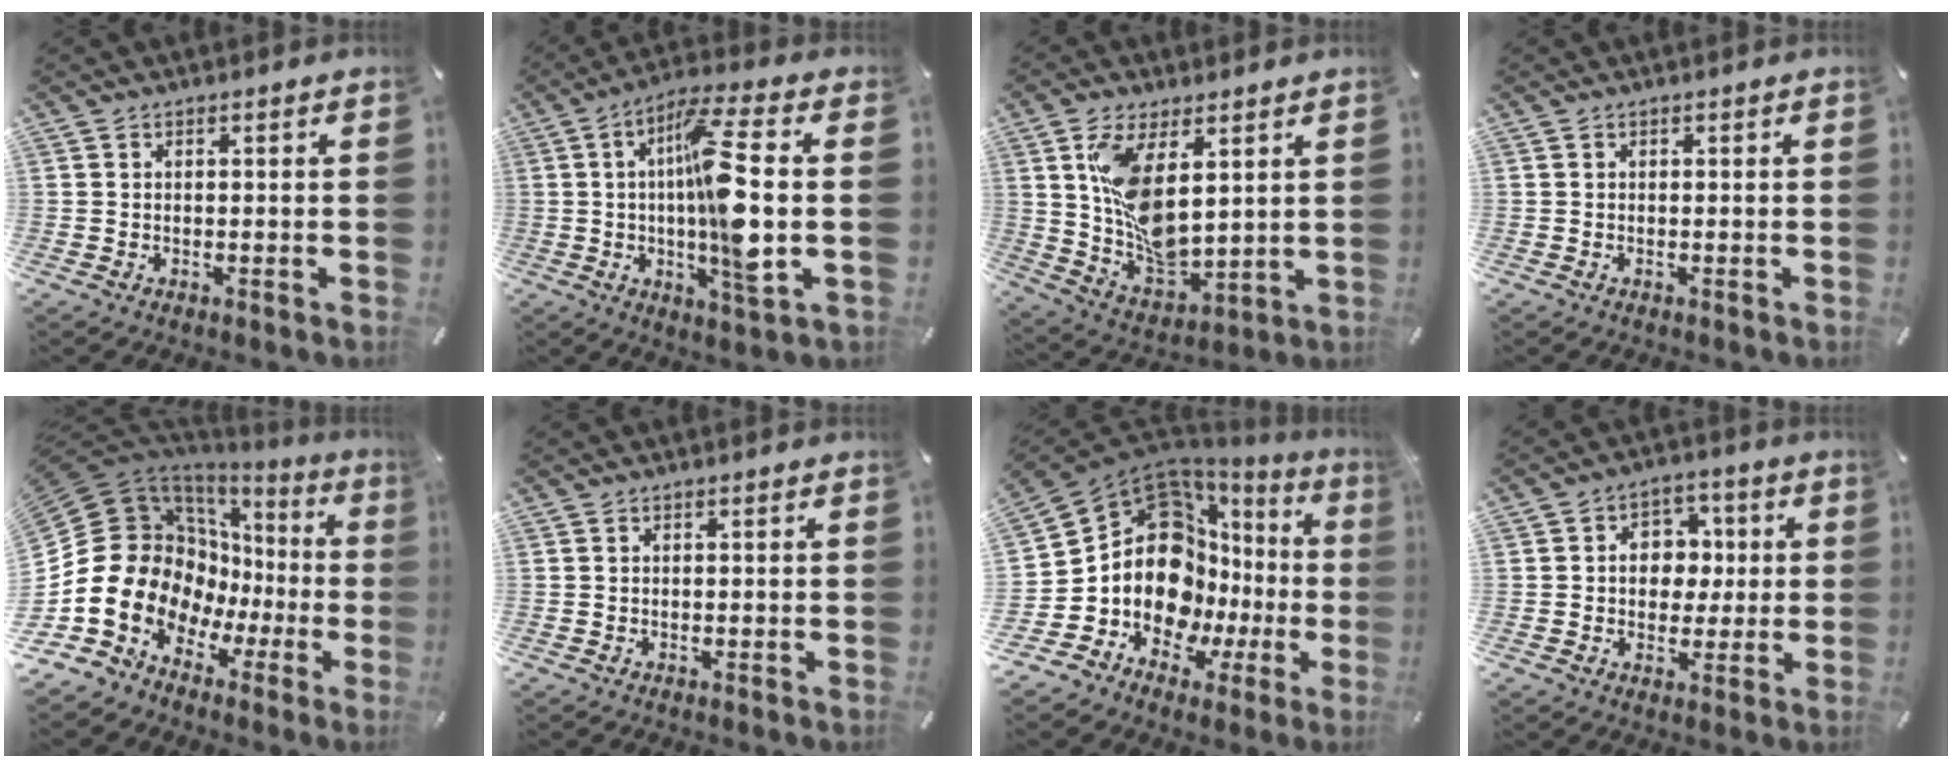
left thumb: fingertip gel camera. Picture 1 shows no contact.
{"total": 16.2, "force": [0.2, 3.0, 15.9], "torque": [-0.287, -0.013, -0.005]}
{"total": 12.9, "force": [4.4, 7.0, 9.9], "torque": [-0.193, -0.026, 0.086]}
{"total": 0.0}
{"total": 19.1, "force": [-0.9, 16.3, 9.8], "torque": [-0.221, -0.034, 0.014]}
{"total": 0.0}
{"total": 16.8, "force": [1.7, 12.9, 10.6], "torque": [-0.204, -0.061, 0.036]}
{"total": 8.1, "force": [0.4, 7.0, 4.0], "torque": [-0.052, 0.008, 0.005]}